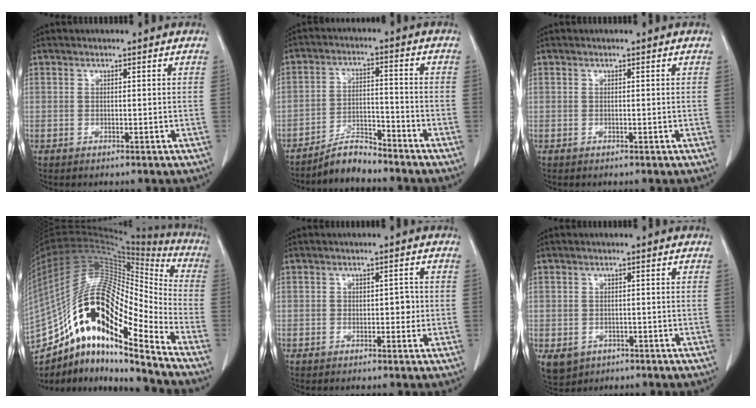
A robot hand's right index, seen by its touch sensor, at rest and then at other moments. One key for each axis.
{"total": 5.4, "fx": -5.2, "fy": 0.8, "fz": 1.1, "tx": -0.018, "ty": -0.001, "tz": -0.095}
{"total": 0.0}
{"total": 27.9, "fx": -16.1, "fy": 7.0, "fz": 21.7, "tx": -0.428, "ty": 0.015, "tz": -0.285}
{"total": 2.1, "fx": -0.3, "fy": 1.3, "fz": 1.6, "tx": -0.015, "ty": 0.006, "tz": -0.005}
{"total": 6.0, "fx": -2.8, "fy": 5.0, "fz": 1.8, "tx": -0.040, "ty": -0.003, "tz": -0.035}